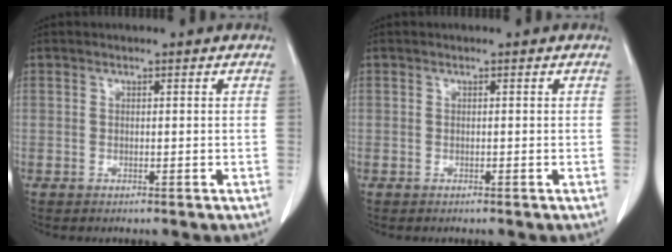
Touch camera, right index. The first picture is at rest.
{"total": 0.0}